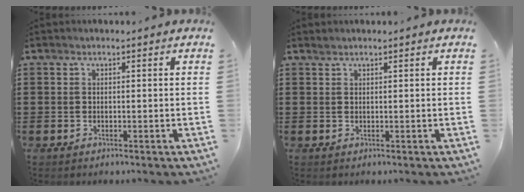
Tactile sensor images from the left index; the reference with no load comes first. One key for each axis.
{"total": 0.5, "fx": 0.5, "fy": 0.1, "fz": 0.2, "tx": -0.005, "ty": -0.001, "tz": 0.011}